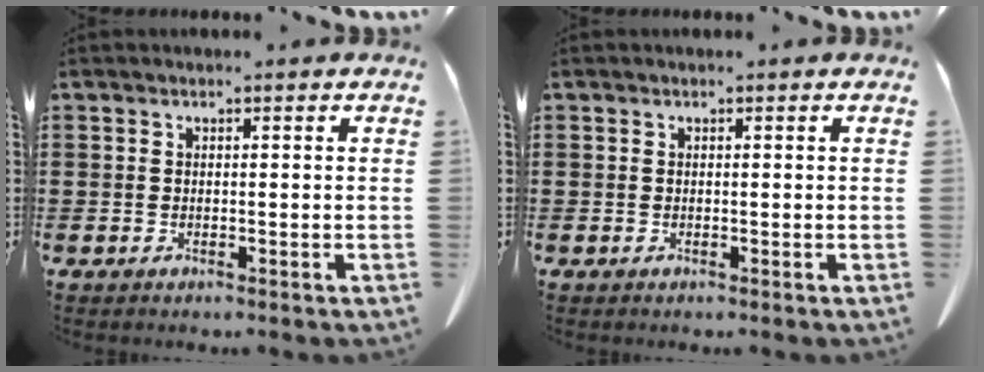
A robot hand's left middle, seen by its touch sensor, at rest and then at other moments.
{"total": 0.0}